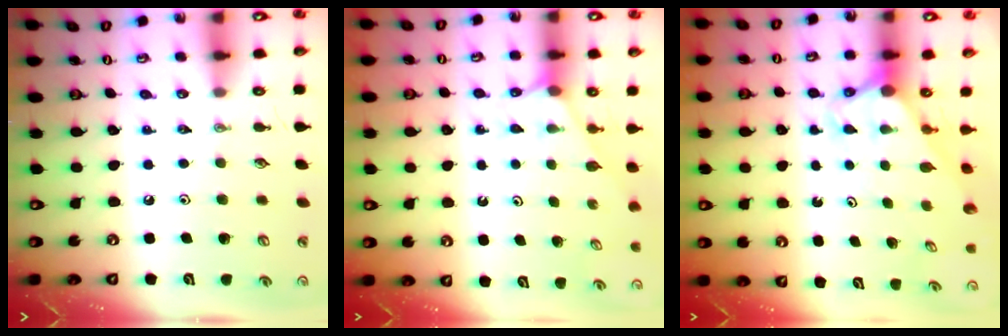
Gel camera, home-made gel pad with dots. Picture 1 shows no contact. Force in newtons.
{"total": 1.9, "press": 1.9, "slide": 0.3}
{"total": 2.7, "press": 2.7, "slide": 0.0}